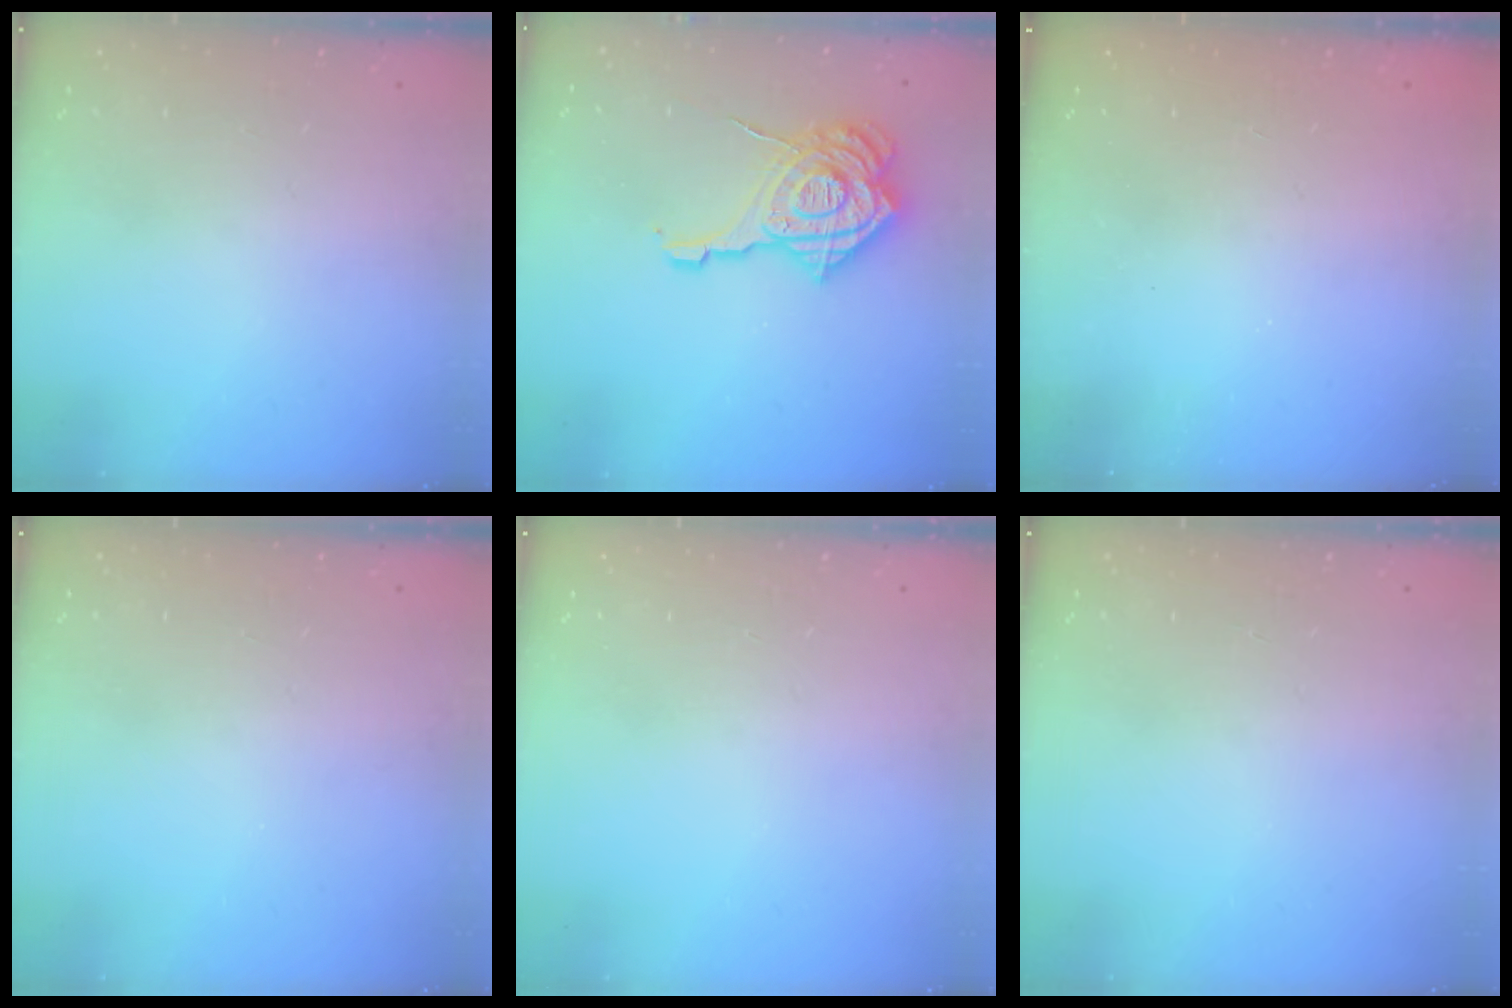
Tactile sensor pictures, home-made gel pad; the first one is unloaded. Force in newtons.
{"total": 18.9, "press": 18.8, "slide": 1.9}
{"total": 2.5, "press": 2.4, "slide": 0.8}
{"total": 0.0}
{"total": 0.0}
{"total": 0.0}